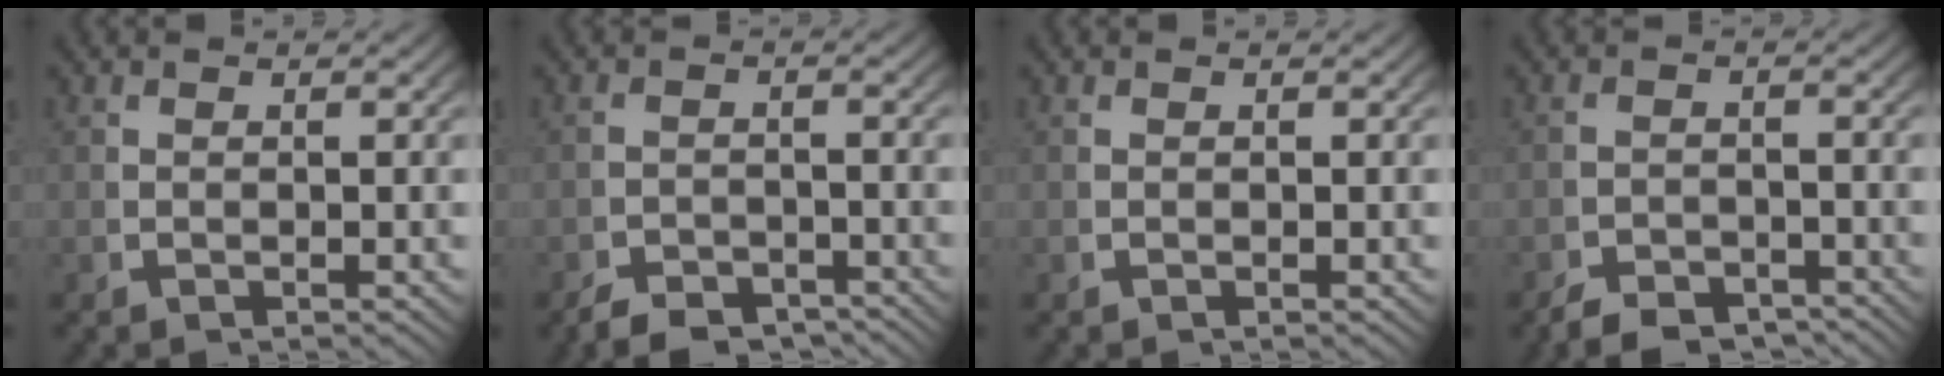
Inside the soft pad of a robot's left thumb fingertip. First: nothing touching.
{"total": 3.8, "force": [-3.3, 1.4, 1.1], "torque": [-0.003, -0.015, -0.056]}
{"total": 0.0}
{"total": 3.8, "force": [-3.4, 1.3, 1.1], "torque": [-0.002, -0.013, -0.058]}